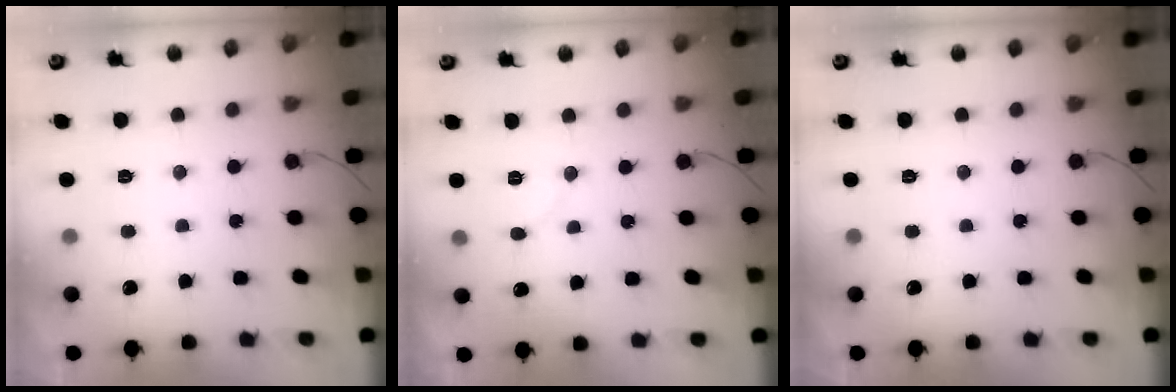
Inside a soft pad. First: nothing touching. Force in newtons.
{"total": 5.2, "press": 5.2, "slide": 0.5}
{"total": 0.0}